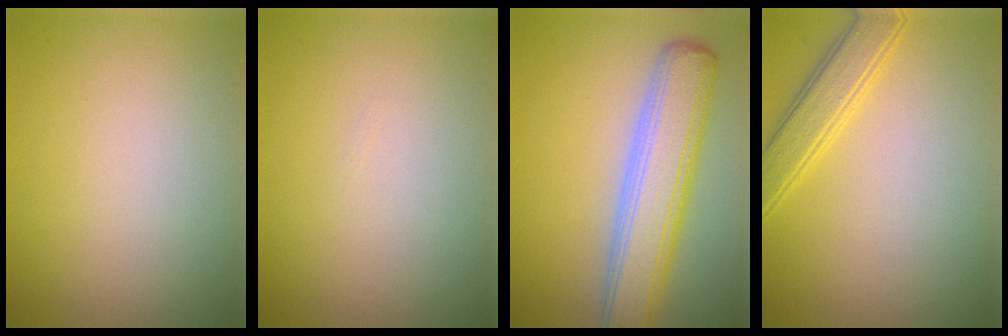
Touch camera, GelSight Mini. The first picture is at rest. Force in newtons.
{"total": 0.0}
{"total": 7.1, "press": 7.1, "slide": 0.6}
{"total": 3.1, "press": 3.1, "slide": 0.1}